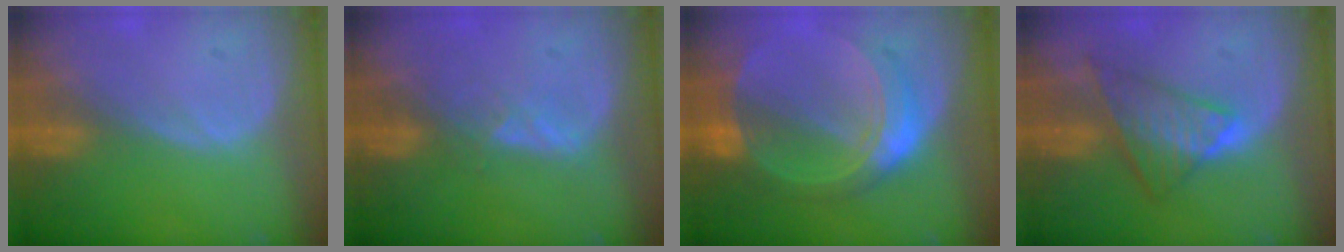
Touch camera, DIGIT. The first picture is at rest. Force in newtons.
{"total": 2.0, "press": 2.0, "slide": 0.3}
{"total": 8.3, "press": 8.3, "slide": 0.7}
{"total": 7.0, "press": 6.6, "slide": 2.5}